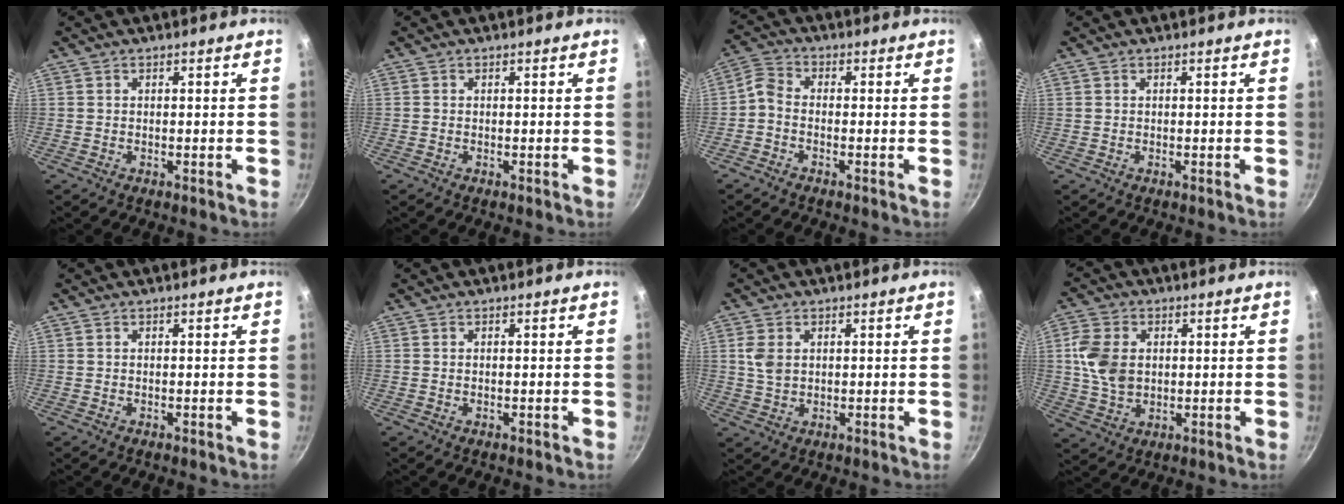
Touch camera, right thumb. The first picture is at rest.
{"total": 0.0}
{"total": 3.4, "force": [-1.6, 2.1, 2.2], "torque": [-0.057, 0.024, -0.047]}
{"total": 0.0}
{"total": 0.0}
{"total": 0.0}
{"total": 4.4, "force": [1.1, 3.1, 2.9], "torque": [-0.054, -0.002, 0.022]}
{"total": 9.6, "force": [1.2, 7.0, 6.4], "torque": [-0.112, -0.004, 0.022]}